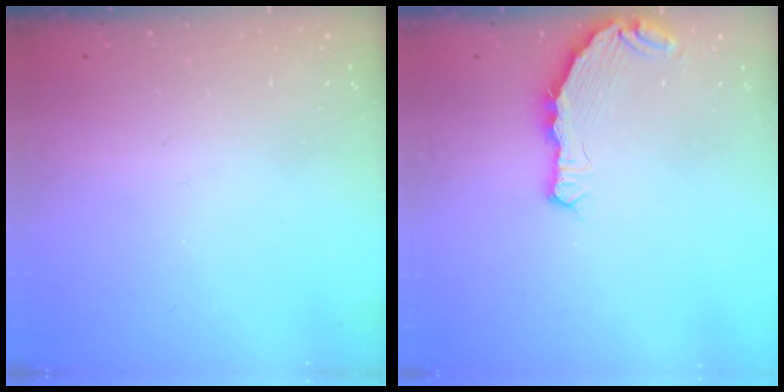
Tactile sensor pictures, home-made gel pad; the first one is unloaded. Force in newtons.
{"total": 7.3, "press": 5.6, "slide": 4.7}